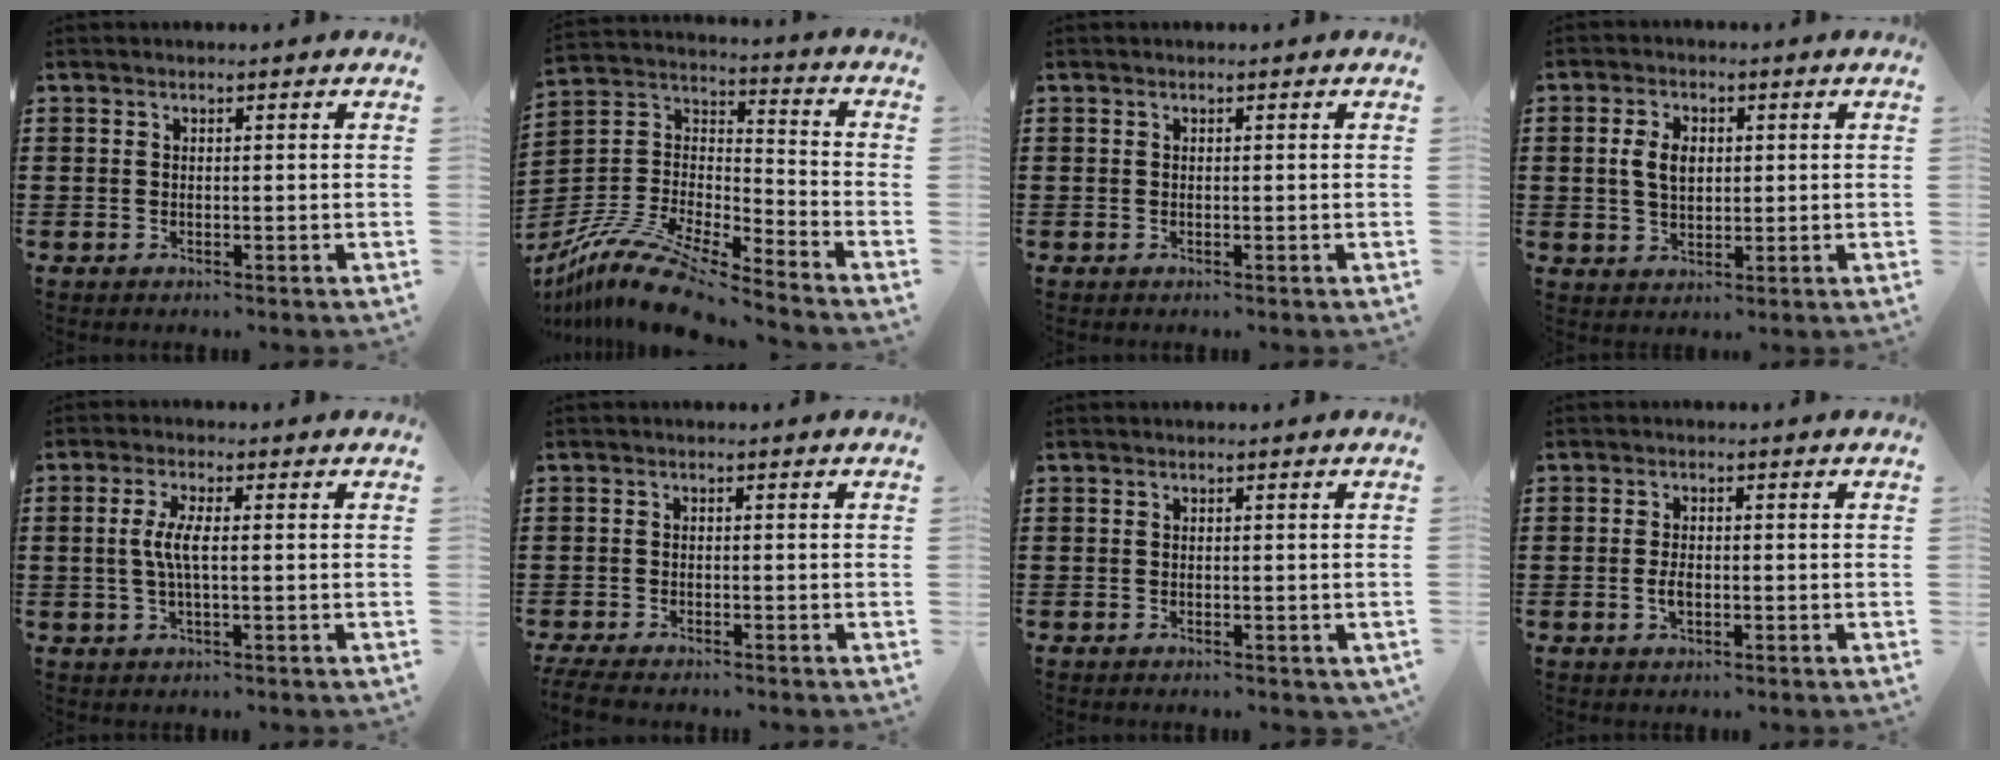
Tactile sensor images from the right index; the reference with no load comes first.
{"total": 12.7, "force": [-11.1, 2.2, 5.7], "torque": [-0.125, 0.025, -0.224]}
{"total": 0.0}
{"total": 4.5, "force": [0.6, 2.8, 3.5], "torque": [-0.081, 0.010, 0.006]}
{"total": 4.3, "force": [-0.1, 0.9, 4.2], "torque": [-0.091, -0.004, -0.009]}
{"total": 2.0, "force": [-1.9, 0.2, 0.6], "torque": [-0.018, -0.001, -0.040]}
{"total": 0.0}
{"total": 2.4, "force": [-0.5, 1.2, 1.9], "torque": [-0.044, -0.001, -0.012]}